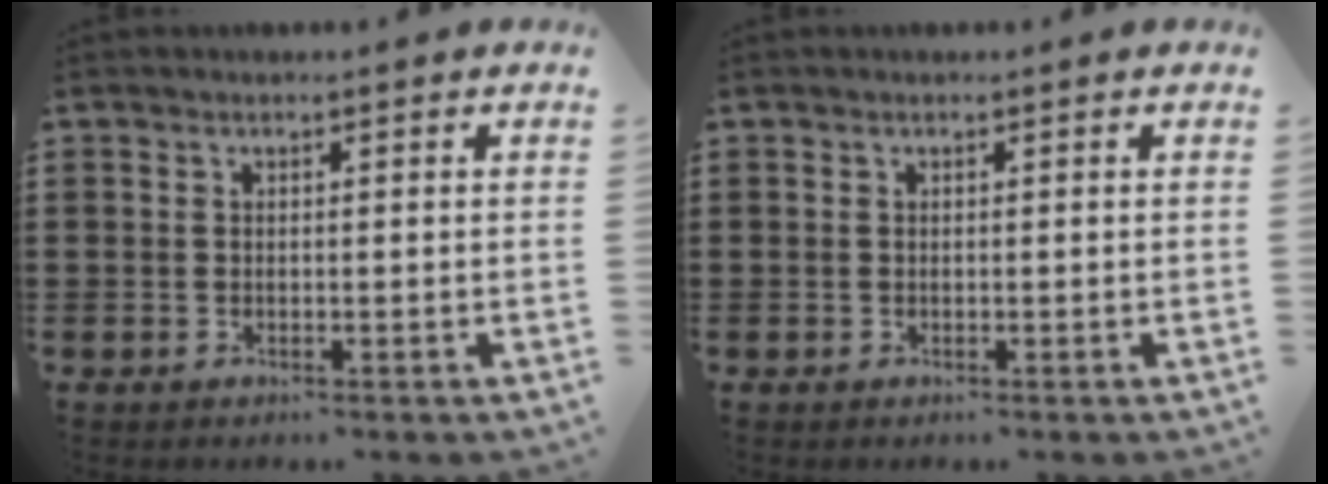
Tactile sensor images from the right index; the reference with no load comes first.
{"total": 0.0}